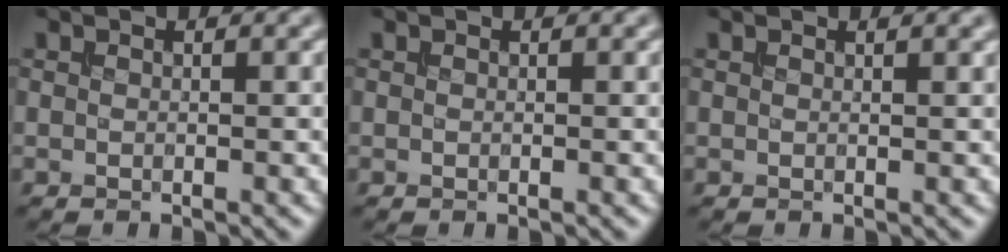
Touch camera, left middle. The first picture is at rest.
{"total": 0.0}
{"total": 1.1, "force": [0.8, 0.4, 0.7], "torque": [-0.007, 0.001, 0.004]}